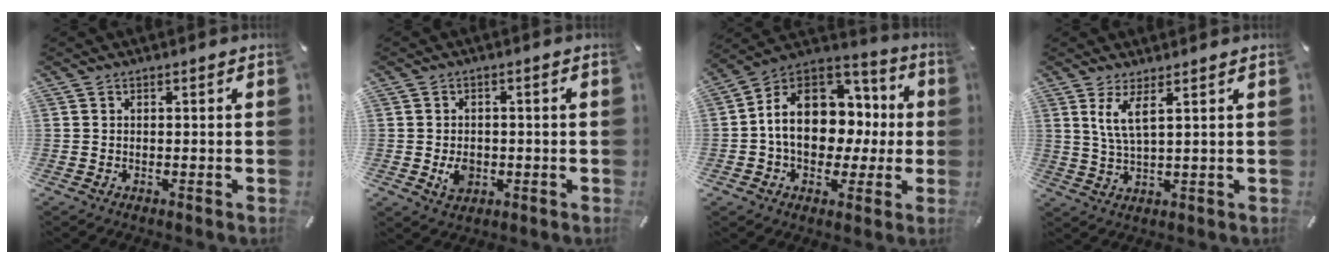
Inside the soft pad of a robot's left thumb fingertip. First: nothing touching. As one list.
[{"total": 4.9, "force": [-1.0, 3.9, 2.8], "torque": [-0.037, -0.002, -0.018]}, {"total": 15.9, "force": [0.2, 12.9, 9.4], "torque": [-0.169, -0.007, 0.008]}, {"total": 5.8, "force": [2.9, 1.1, 4.9], "torque": [-0.105, 0.000, 0.051]}]